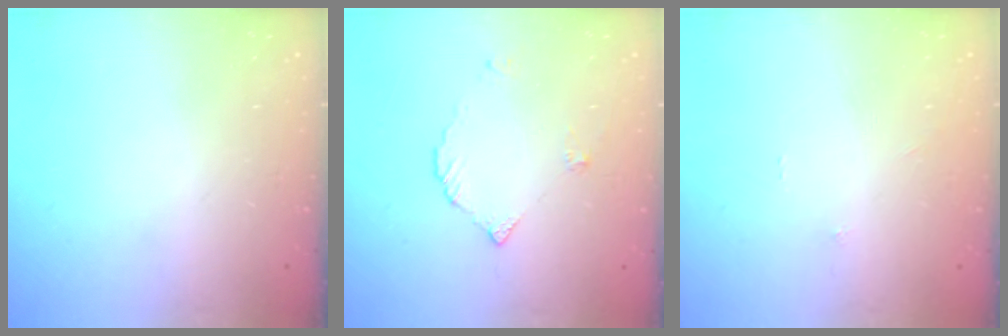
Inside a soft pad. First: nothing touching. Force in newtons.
{"total": 2.9, "press": 2.9, "slide": 0.2}
{"total": 0.0}